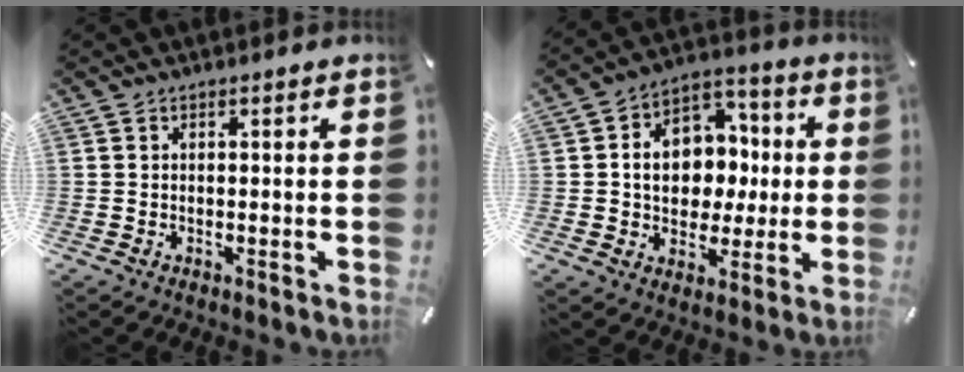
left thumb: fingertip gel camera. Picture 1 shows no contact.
{"total": 12.1, "force": [-0.6, 10.3, 6.3], "torque": [-0.094, 0.012, -0.004]}